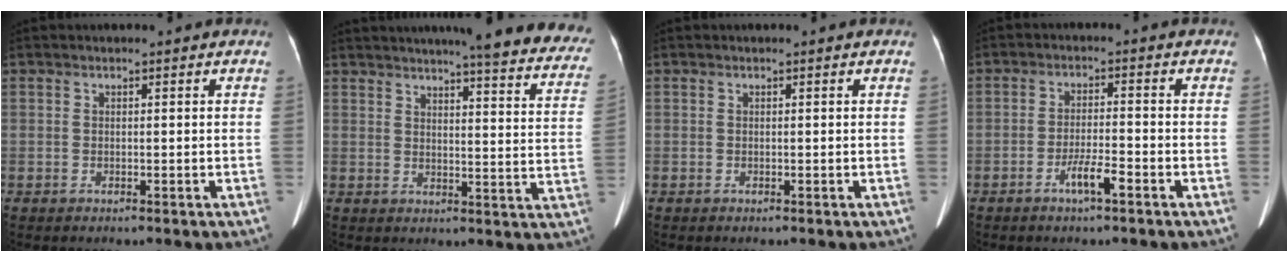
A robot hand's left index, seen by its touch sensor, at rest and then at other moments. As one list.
[{"total": 25.9, "force": [22.6, 2.4, 12.3], "torque": [-0.154, -0.060, 0.250]}, {"total": 0.0}, {"total": 3.9, "force": [-2.4, 0.3, 3.1], "torque": [-0.057, -0.001, -0.047]}]